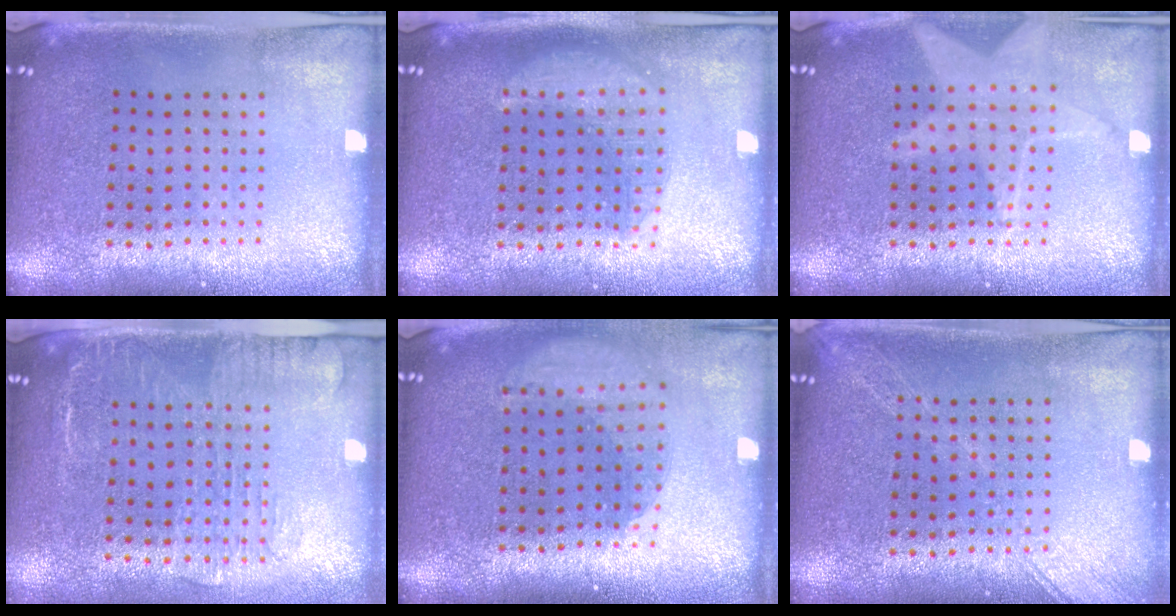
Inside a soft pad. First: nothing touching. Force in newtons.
{"total": 1.4, "press": 1.4, "slide": 0.2}
{"total": 1.3, "press": 1.3, "slide": 0.3}
{"total": 2.0, "press": 1.6, "slide": 1.2}
{"total": 1.8, "press": 1.4, "slide": 1.2}
{"total": 2.6, "press": 2.6, "slide": 0.3}